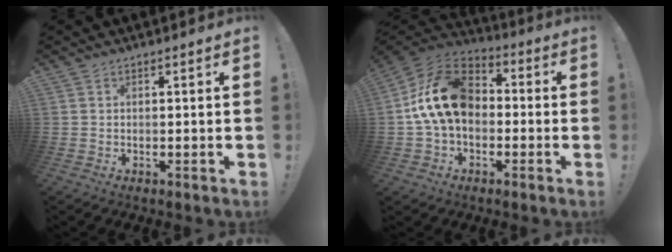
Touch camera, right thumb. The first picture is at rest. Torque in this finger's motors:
{"motor_torque": [0.34, 1.12, 1.67, -0.24, 0.30]}